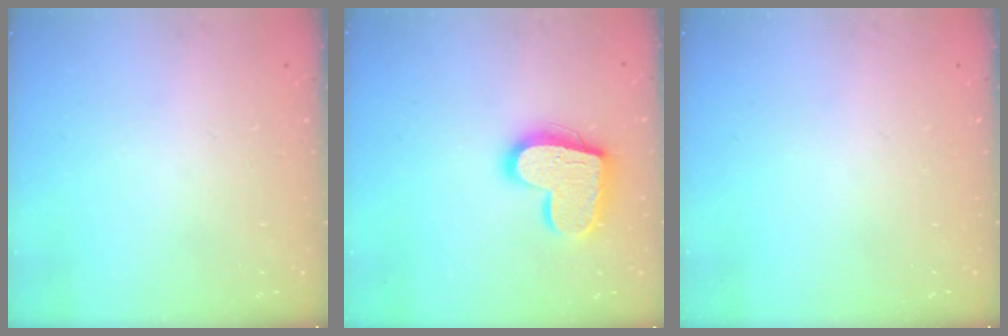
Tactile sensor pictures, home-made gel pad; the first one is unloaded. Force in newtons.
{"total": 16.7, "press": 16.7, "slide": 1.1}
{"total": 0.0}